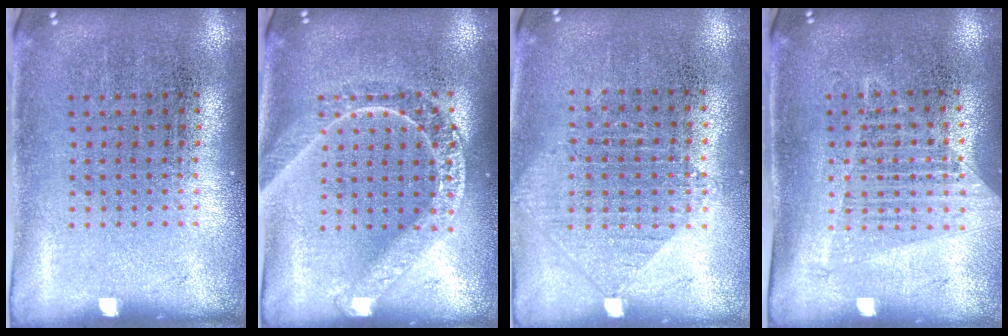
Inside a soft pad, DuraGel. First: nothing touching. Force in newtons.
{"total": 1.4, "press": 1.4, "slide": 0.2}
{"total": 1.0, "press": 0.9, "slide": 0.2}
{"total": 1.3, "press": 1.2, "slide": 0.4}